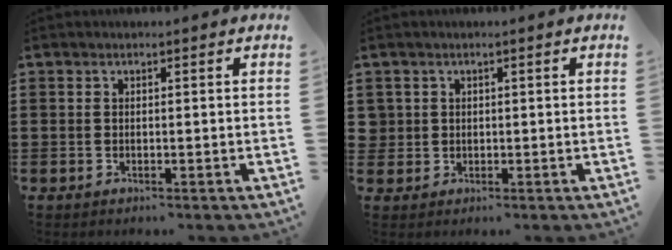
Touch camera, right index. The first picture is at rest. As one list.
[{"total": 1.6, "force": [0.3, 1.6, 0.2], "torque": [-0.010, 0.009, 0.004]}]